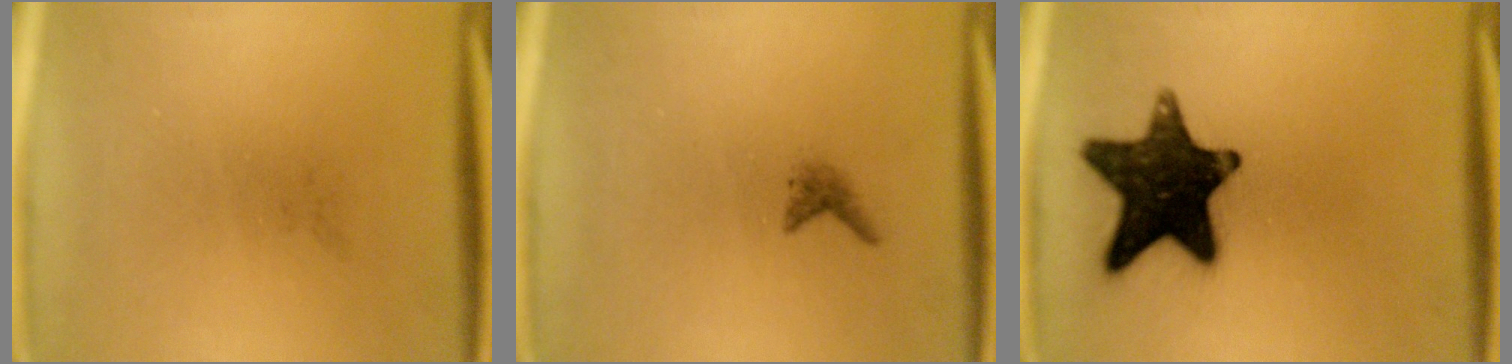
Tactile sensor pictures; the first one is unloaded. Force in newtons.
{"total": 1.0}
{"total": 16.6}